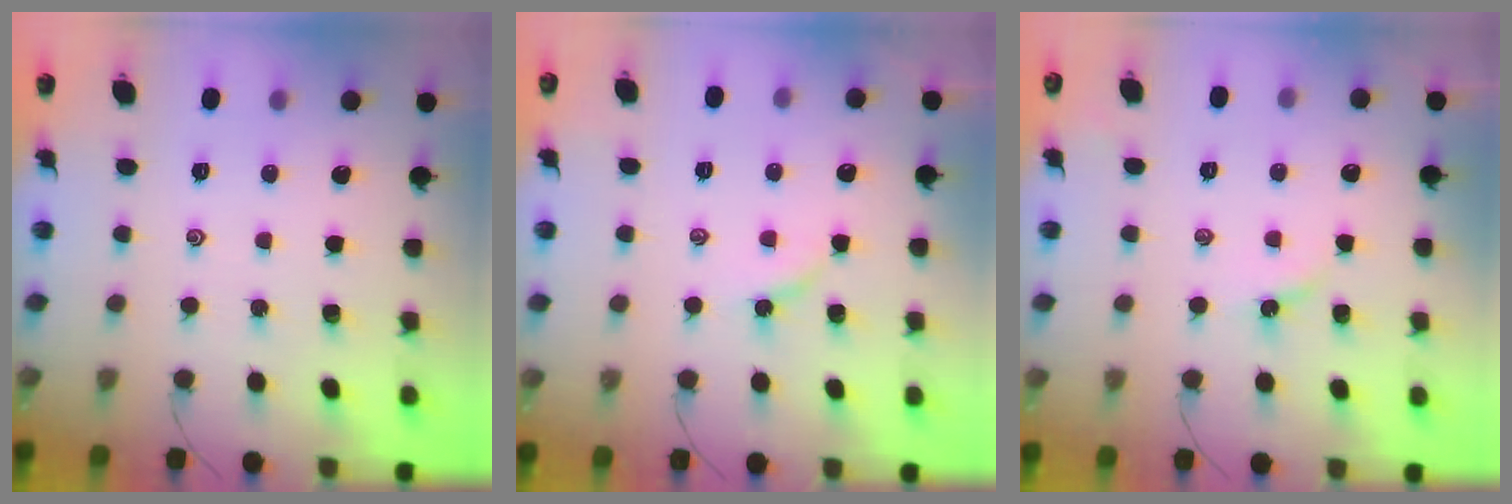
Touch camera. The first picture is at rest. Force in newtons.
{"total": 2.7, "press": 2.6, "slide": 0.5}
{"total": 2.4, "press": 2.4, "slide": 0.3}